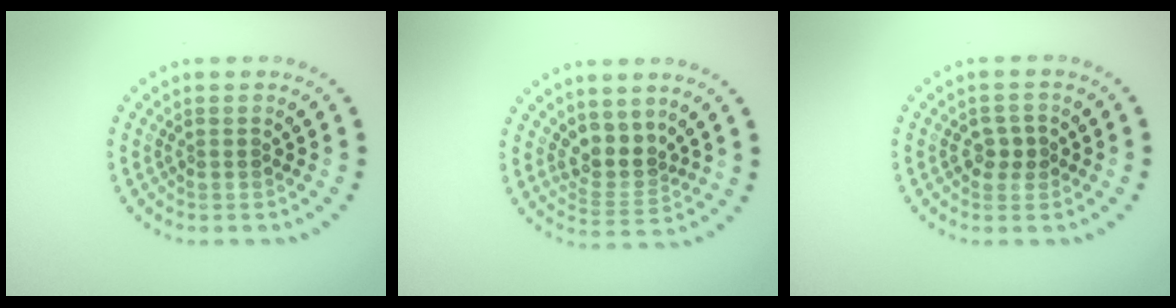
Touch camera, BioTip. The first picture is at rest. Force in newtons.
{"total": 2.9, "press": 2.2, "slide": 1.9}
{"total": 1.9, "press": 1.8, "slide": 0.4}